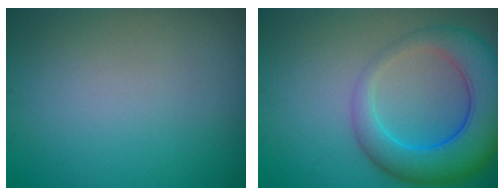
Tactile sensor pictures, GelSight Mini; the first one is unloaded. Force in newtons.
{"total": 7.6, "press": 7.6, "slide": 0.4}